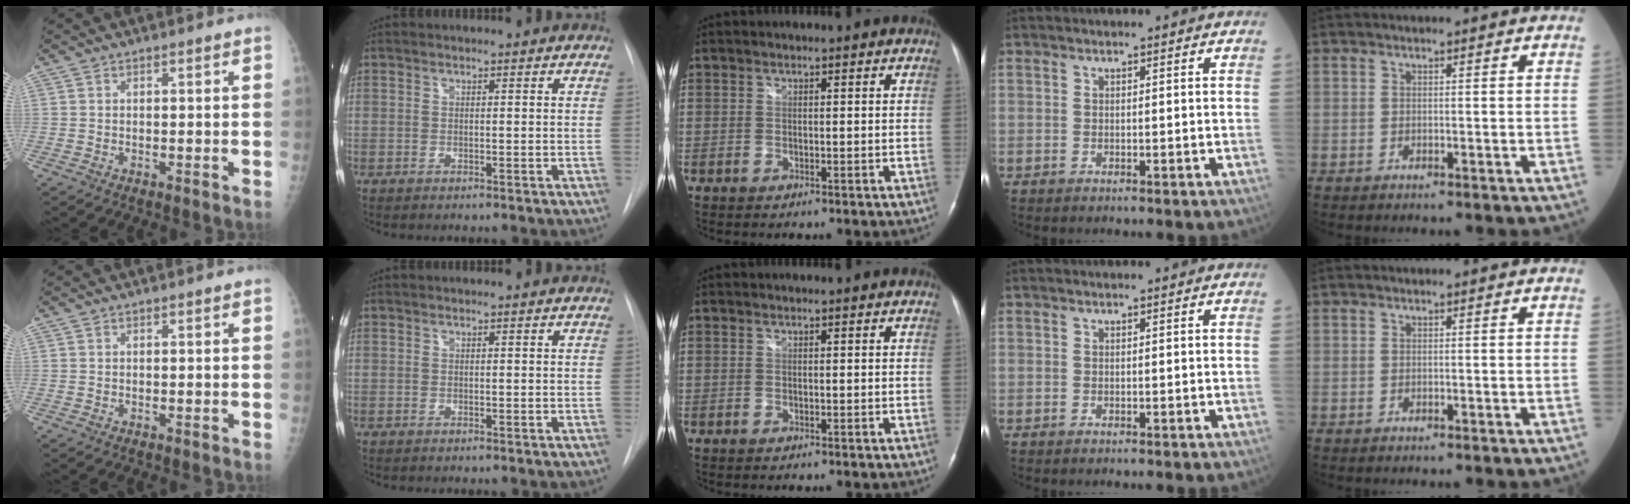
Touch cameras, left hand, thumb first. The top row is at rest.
{}